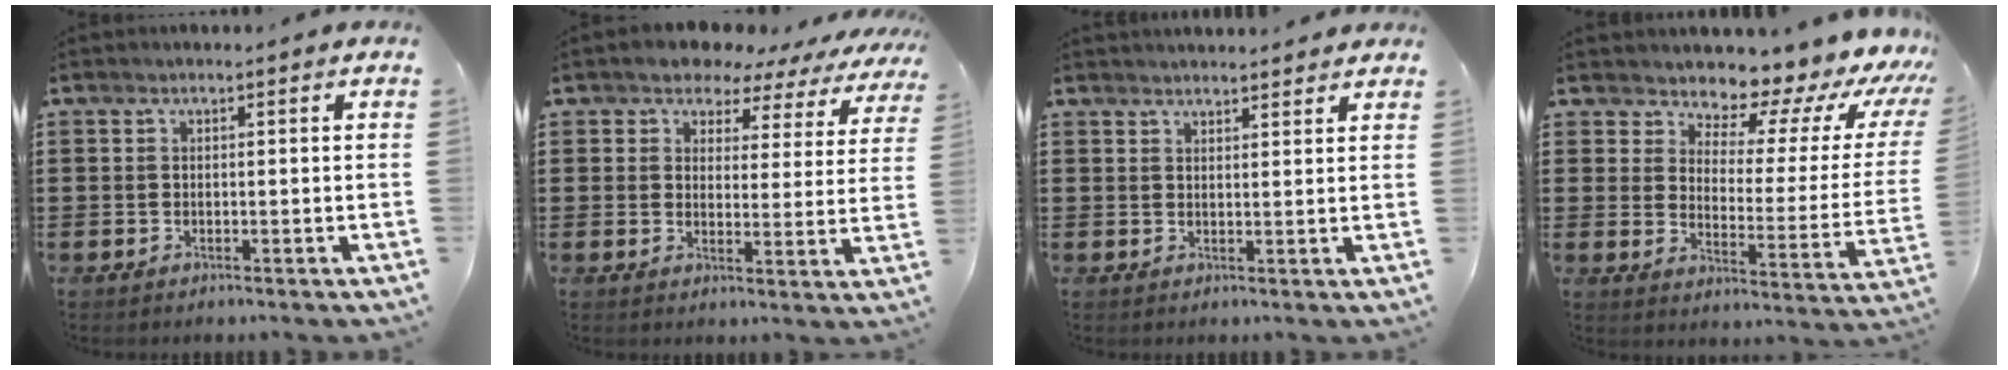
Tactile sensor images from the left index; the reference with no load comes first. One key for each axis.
{"total": 4.5, "fx": 4.1, "fy": 1.8, "fz": 0.7, "tx": -0.034, "ty": -0.024, "tz": 0.067}
{"total": 2.0, "fx": 2.0, "fy": -0.1, "fz": 0.0, "tx": -0.005, "ty": -0.005, "tz": 0.039}
{"total": 6.6, "fx": 6.1, "fy": 2.0, "fz": 1.7, "tx": -0.036, "ty": -0.063, "tz": 0.098}